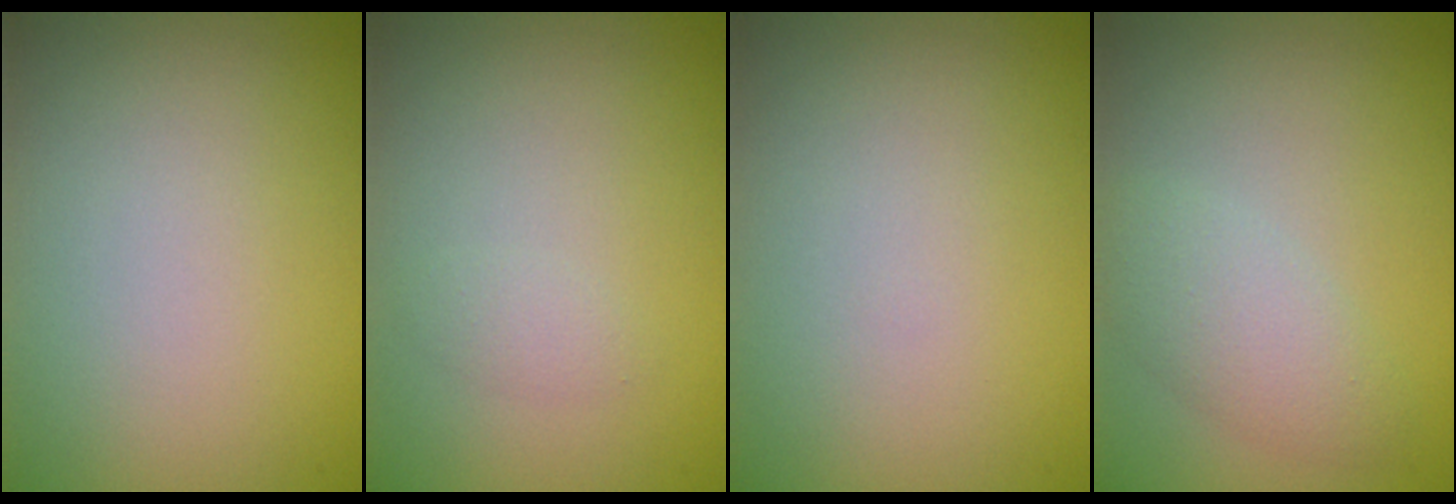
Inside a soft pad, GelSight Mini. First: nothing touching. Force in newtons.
{"total": 0.8, "press": 0.8, "slide": 0.0}
{"total": 0.0}
{"total": 3.0, "press": 3.0, "slide": 0.1}